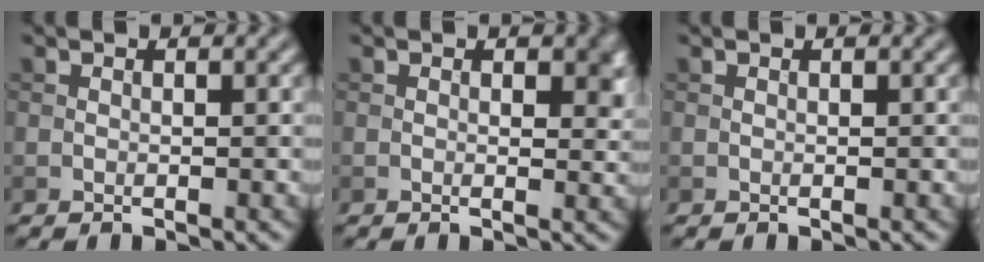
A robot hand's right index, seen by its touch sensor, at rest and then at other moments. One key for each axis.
{"total": 2.1, "fx": 0.4, "fy": 1.1, "fz": 1.7, "tx": -0.015, "ty": -0.005, "tz": 0.004}
{"total": 0.0}